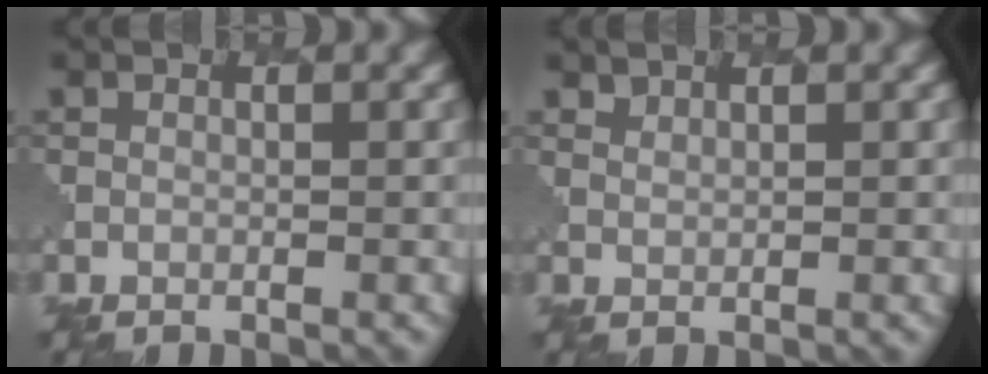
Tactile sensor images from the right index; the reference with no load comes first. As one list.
[{"total": 1.7, "force": [1.7, 0.1, -0.1], "torque": [-0.006, -0.008, 0.031]}]